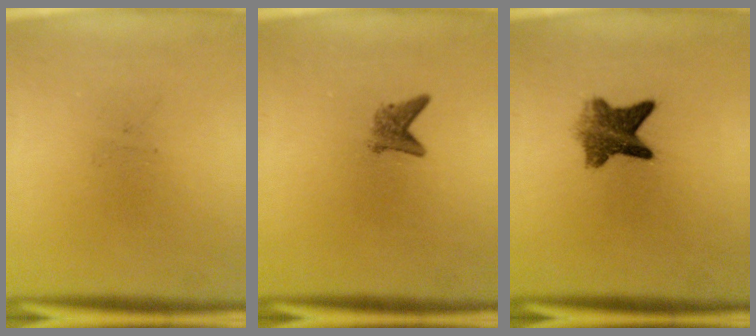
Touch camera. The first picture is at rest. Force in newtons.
{"total": 2.1}
{"total": 6.3}